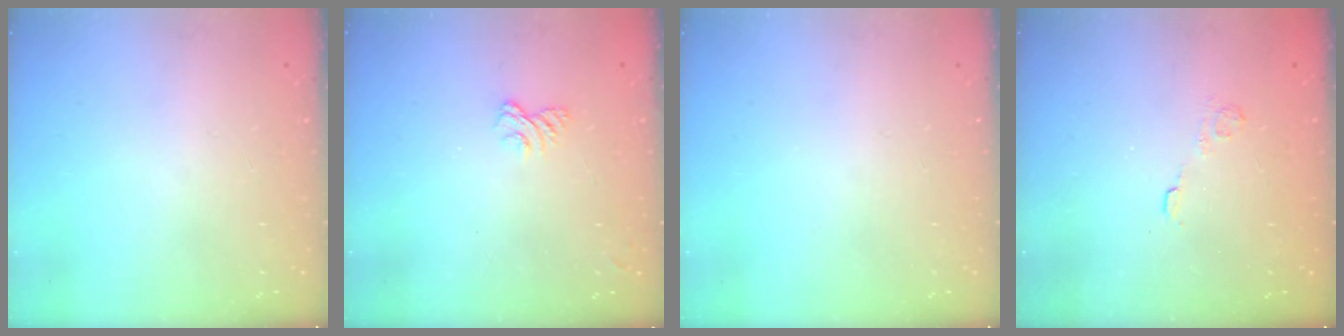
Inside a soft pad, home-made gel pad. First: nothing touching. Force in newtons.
{"total": 2.7, "press": 2.3, "slide": 1.4}
{"total": 0.0}
{"total": 2.7, "press": 2.3, "slide": 1.4}